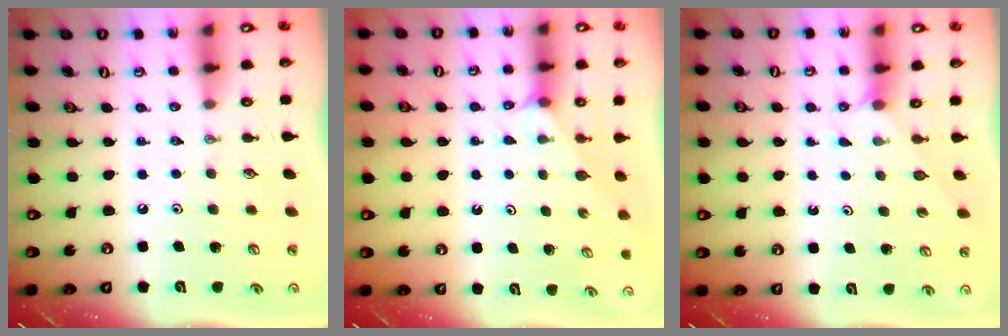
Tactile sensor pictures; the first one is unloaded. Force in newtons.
{"total": 2.6, "press": 2.6, "slide": 0.3}
{"total": 4.2, "press": 4.2, "slide": 0.4}